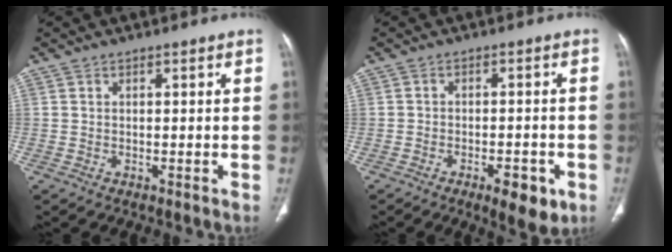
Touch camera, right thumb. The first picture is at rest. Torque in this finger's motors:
{"motor_torque": [0.67, 0.78, -0.17, 0.08, 0.23]}